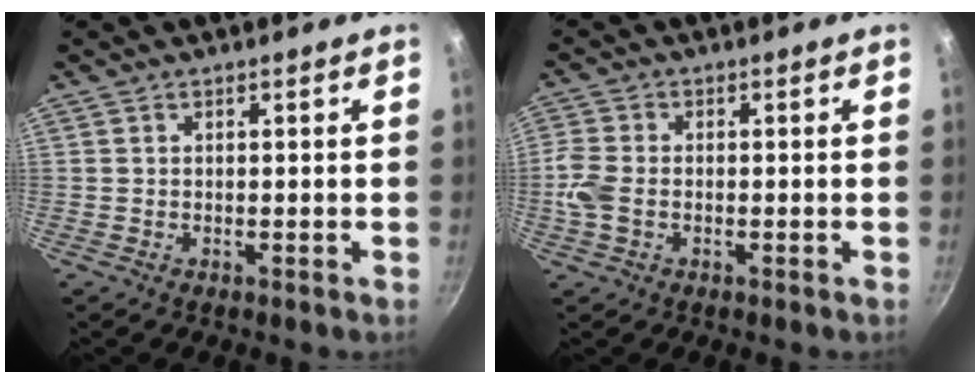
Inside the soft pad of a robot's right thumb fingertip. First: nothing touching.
{"total": 5.2, "force": [-1.1, 3.6, 3.6], "torque": [-0.083, 0.007, -0.030]}